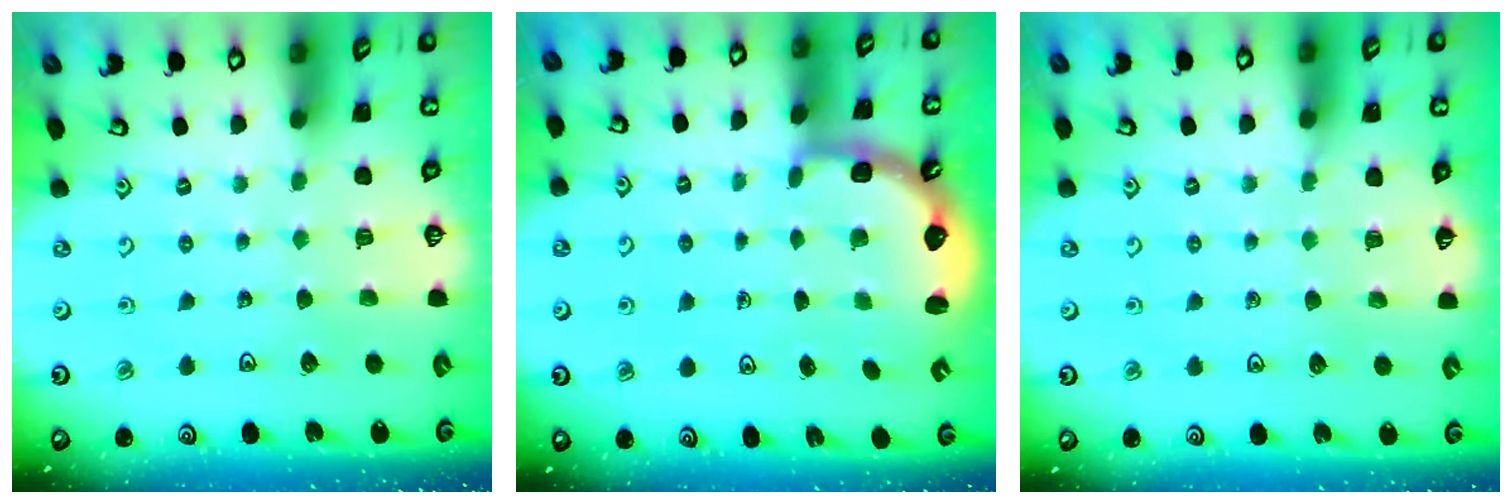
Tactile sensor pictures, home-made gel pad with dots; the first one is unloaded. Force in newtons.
{"total": 2.7, "press": 2.0, "slide": 1.9}
{"total": 3.9, "press": 3.8, "slide": 0.4}